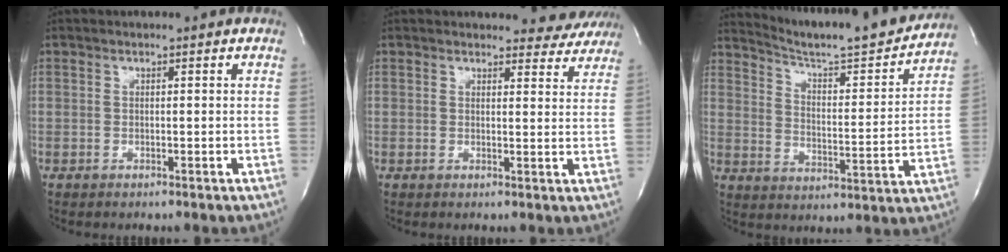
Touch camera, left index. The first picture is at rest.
{"total": 6.8, "force": [6.5, 1.8, -0.1], "torque": [0.026, -0.019, 0.048]}
{"total": 19.7, "force": [18.3, 0.7, 7.1], "torque": [-0.115, -0.042, 0.256]}